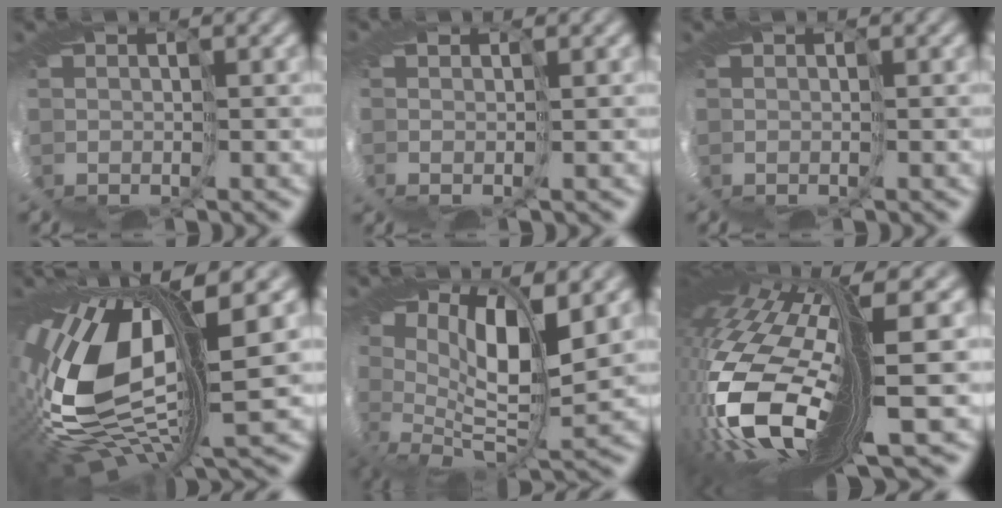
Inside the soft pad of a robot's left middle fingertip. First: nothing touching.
{"total": 1.1, "force": [0.3, -0.5, 1.0], "torque": [-0.032, 0.001, -0.004]}
{"total": 0.0}
{"total": 11.0, "force": [-0.1, 4.5, 10.1], "torque": [-0.242, -0.017, 0.004]}
{"total": 5.0, "force": [2.2, 0.8, 4.4], "torque": [-0.097, -0.006, 0.037]}
{"total": 14.6, "force": [-1.9, 4.0, 13.9], "torque": [-0.334, -0.062, -0.005]}